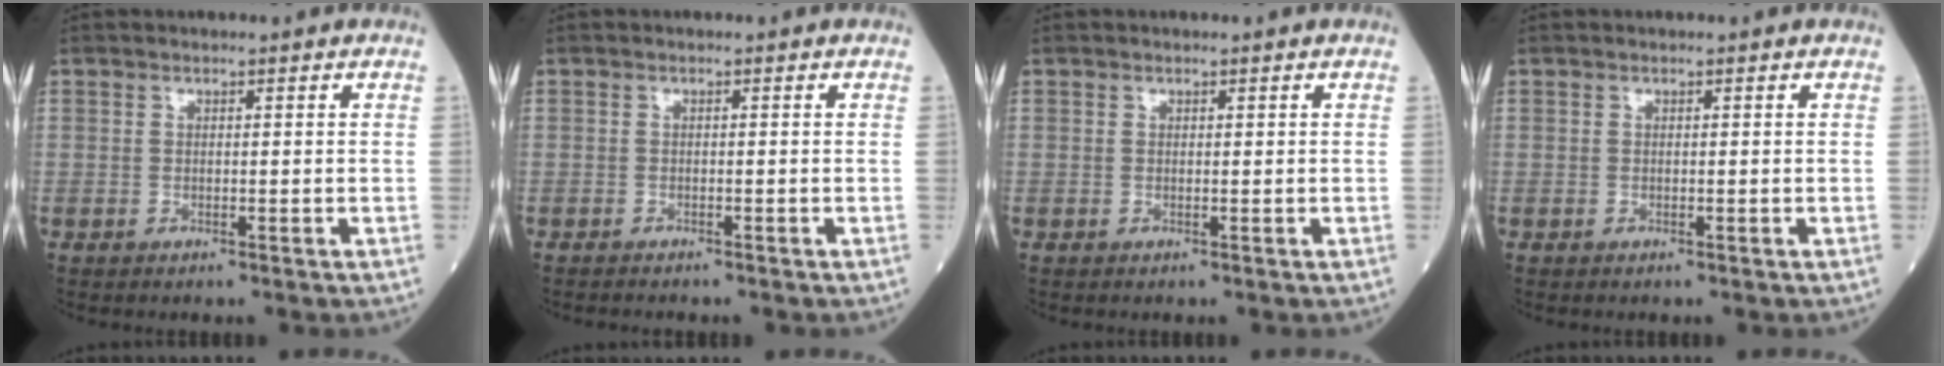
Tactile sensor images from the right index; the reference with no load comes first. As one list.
[{"total": 1.1, "force": [-1.1, 0.0, 0.3], "torque": [-0.007, 0.000, -0.015]}, {"total": 0.0}, {"total": 0.0}]